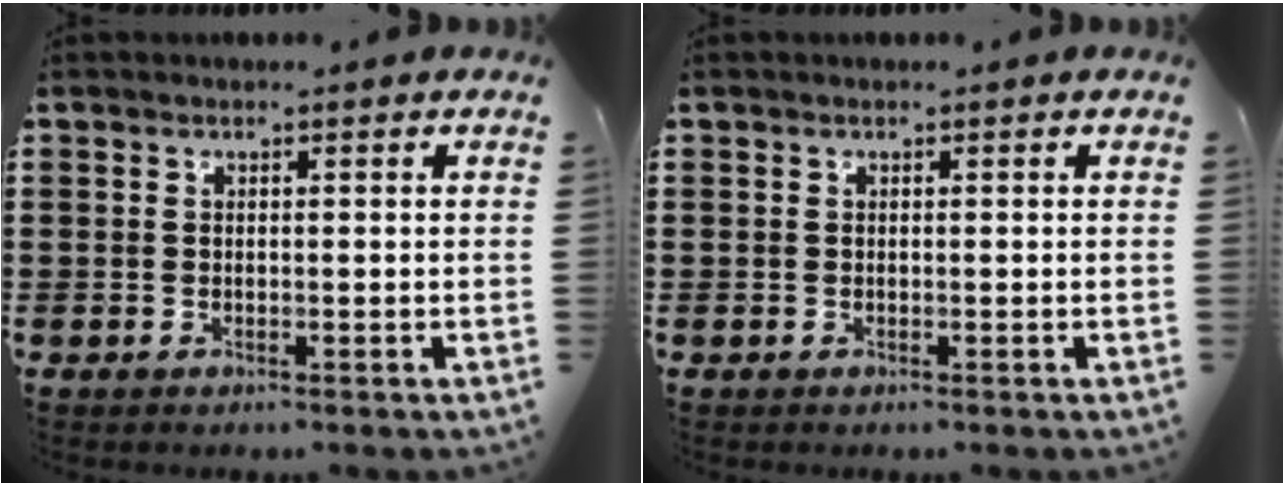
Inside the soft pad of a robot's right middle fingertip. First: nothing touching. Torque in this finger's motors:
{"motor_torque": [0.00, 0.00, -0.02, 0.00]}